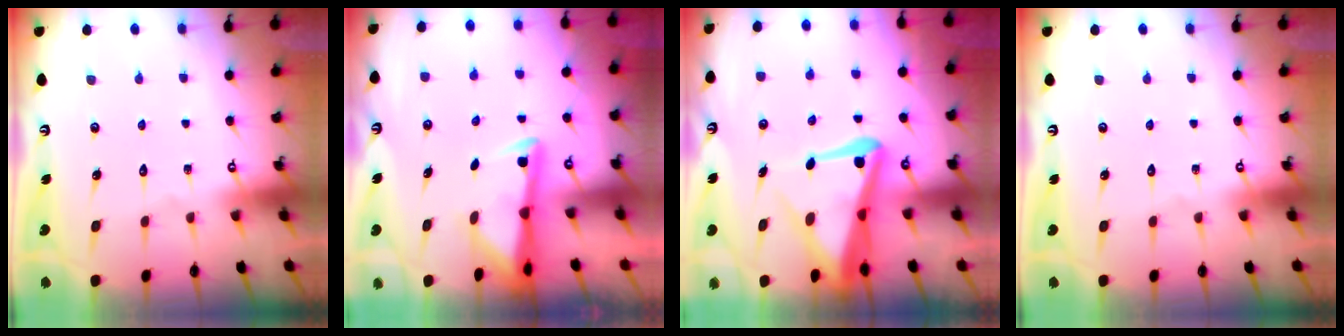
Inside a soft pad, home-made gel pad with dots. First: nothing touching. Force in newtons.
{"total": 2.9, "press": 2.8, "slide": 0.5}
{"total": 9.8, "press": 9.8, "slide": 1.1}
{"total": 0.0}